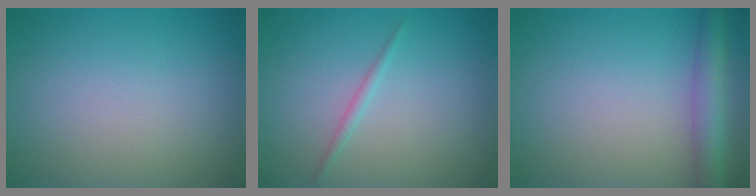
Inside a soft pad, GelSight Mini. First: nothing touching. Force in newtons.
{"total": 0.9, "press": 0.9, "slide": 0.0}
{"total": 4.2, "press": 4.2, "slide": 0.1}